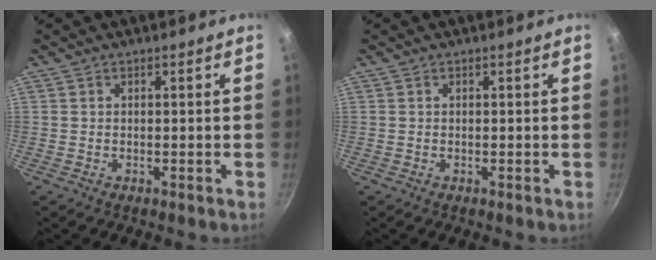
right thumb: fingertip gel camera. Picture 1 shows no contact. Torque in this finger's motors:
{"motor_torque": [-0.07, 0.07, 0.00, 0.00, 0.00]}